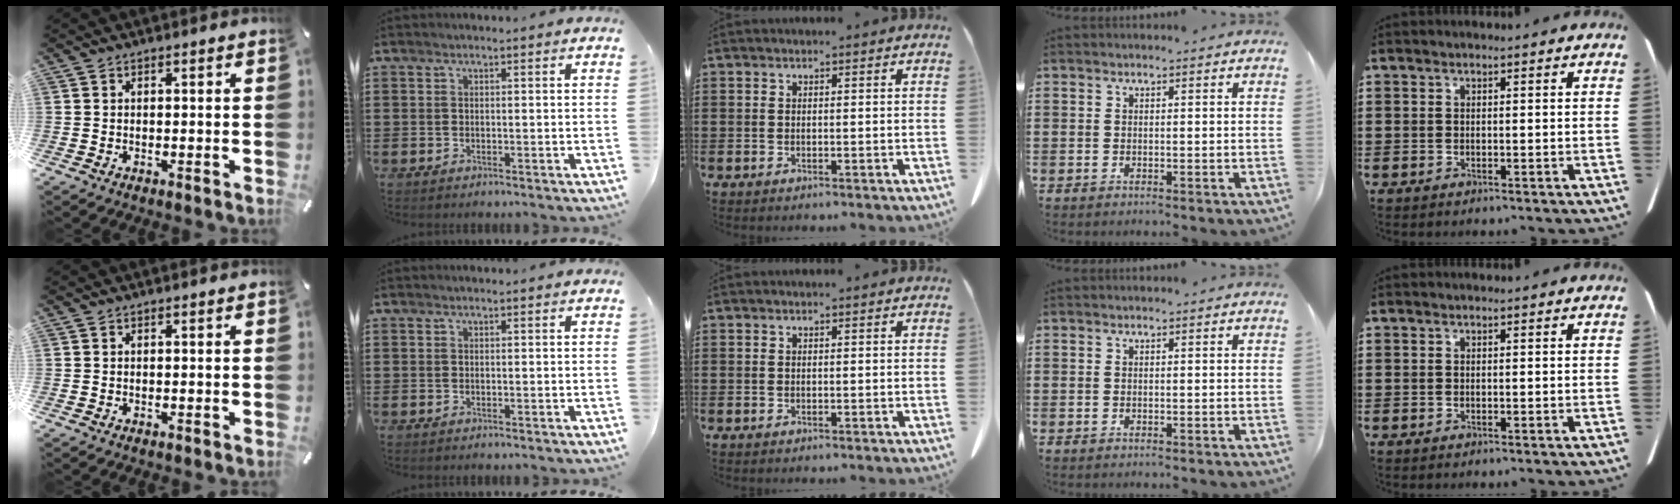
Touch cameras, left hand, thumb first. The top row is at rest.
{}